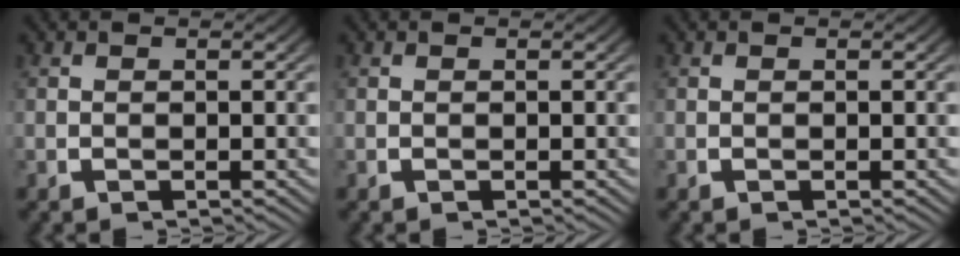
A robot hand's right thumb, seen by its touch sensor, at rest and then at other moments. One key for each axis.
{"total": 0.0}
{"total": 0.0}